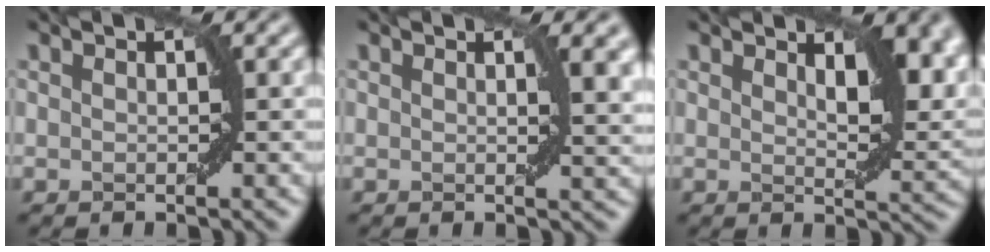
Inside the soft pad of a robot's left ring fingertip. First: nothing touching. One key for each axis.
{"total": 2.6, "fx": 1.0, "fy": 0.6, "fz": 2.4, "tx": -0.022, "ty": -0.002, "tz": 0.016}
{"total": 5.6, "fx": 2.8, "fy": 2.3, "fz": 4.3, "tx": -0.060, "ty": -0.004, "tz": 0.044}